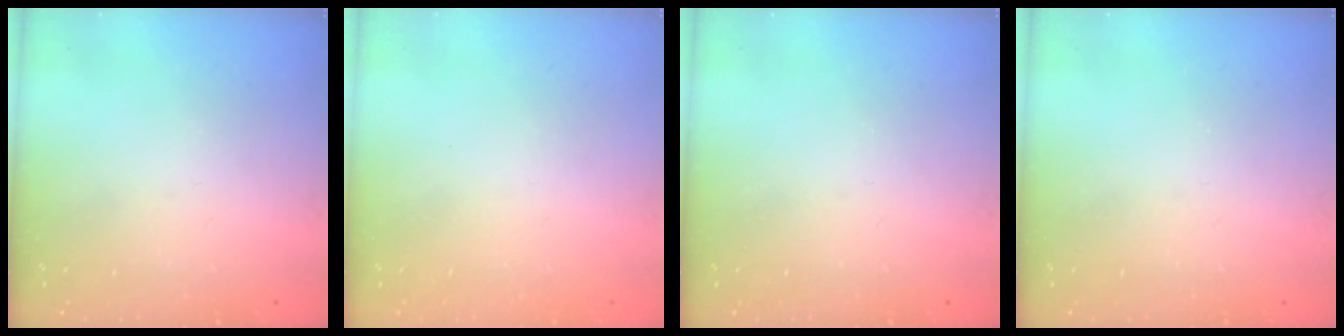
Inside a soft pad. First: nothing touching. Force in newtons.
{"total": 1.7, "press": 1.7, "slide": 0.1}
{"total": 0.0}
{"total": 0.0}